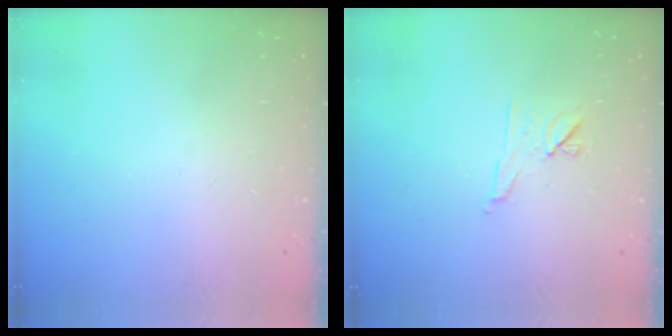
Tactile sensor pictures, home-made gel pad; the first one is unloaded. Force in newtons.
{"total": 7.5, "press": 7.4, "slide": 1.3}